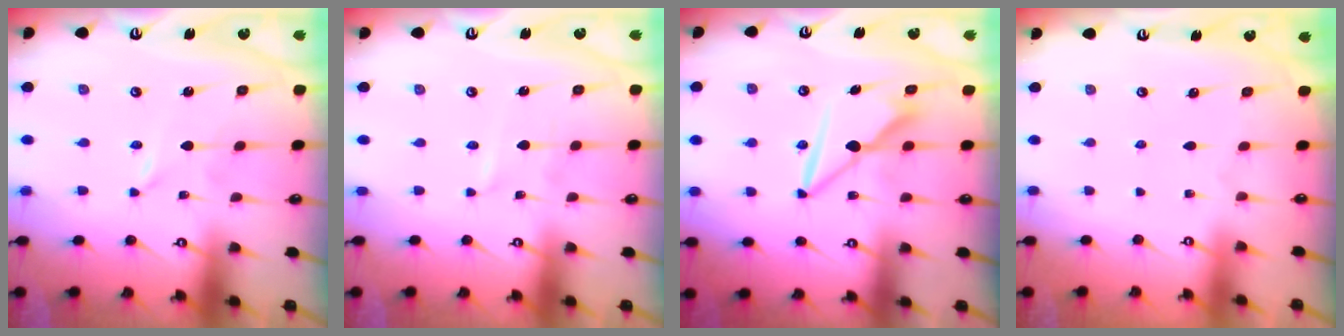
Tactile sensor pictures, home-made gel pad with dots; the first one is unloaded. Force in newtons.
{"total": 0.0}
{"total": 7.9, "press": 7.9, "slide": 0.2}
{"total": 0.0}